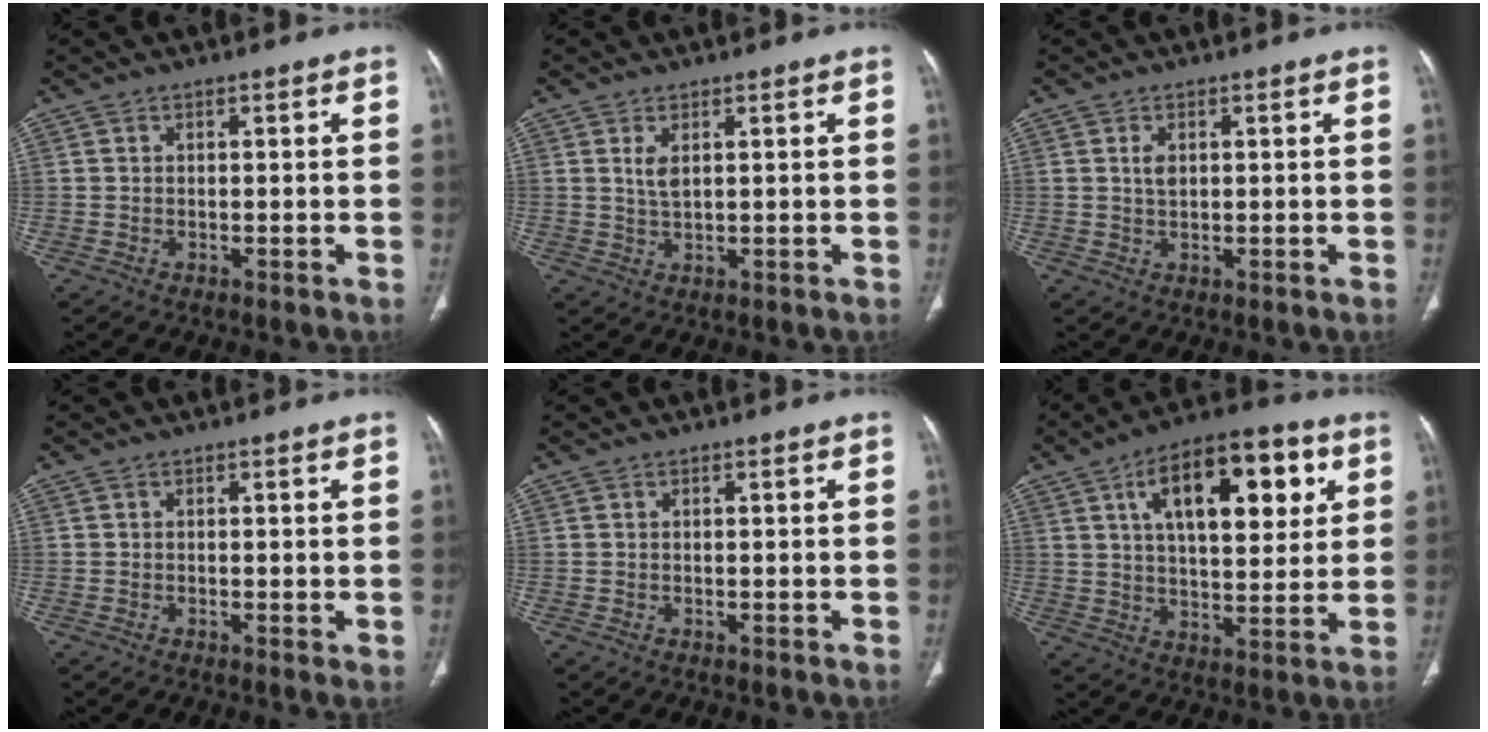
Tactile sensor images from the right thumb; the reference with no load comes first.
{"total": 2.6, "force": [1.0, 1.0, 2.1], "torque": [-0.044, -0.008, 0.027]}
{"total": 2.1, "force": [0.7, 1.2, 1.6], "torque": [-0.030, -0.002, 0.015]}
{"total": 0.9, "force": [-0.1, 0.2, 0.9], "torque": [-0.017, -0.004, -0.002]}
{"total": 0.0}
{"total": 19.8, "force": [7.2, 9.3, 15.9], "torque": [-0.207, -0.006, 0.109]}